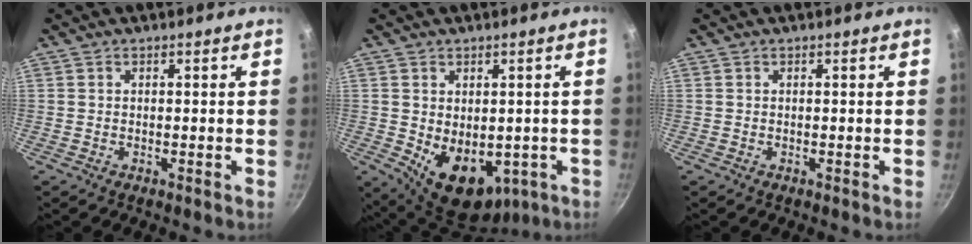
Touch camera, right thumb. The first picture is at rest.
{"total": 13.4, "force": [-2.6, 9.1, 9.4], "torque": [-0.109, -0.015, -0.007]}
{"total": 0.0}